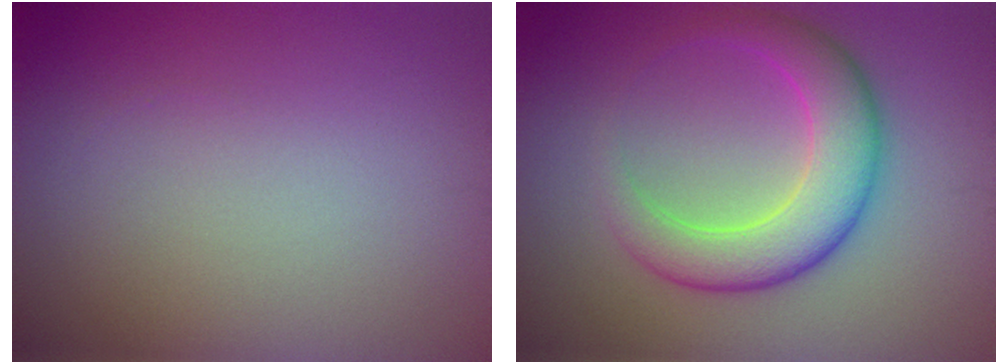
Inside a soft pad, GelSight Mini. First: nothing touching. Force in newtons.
{"total": 6.0, "press": 6.0, "slide": 0.2}